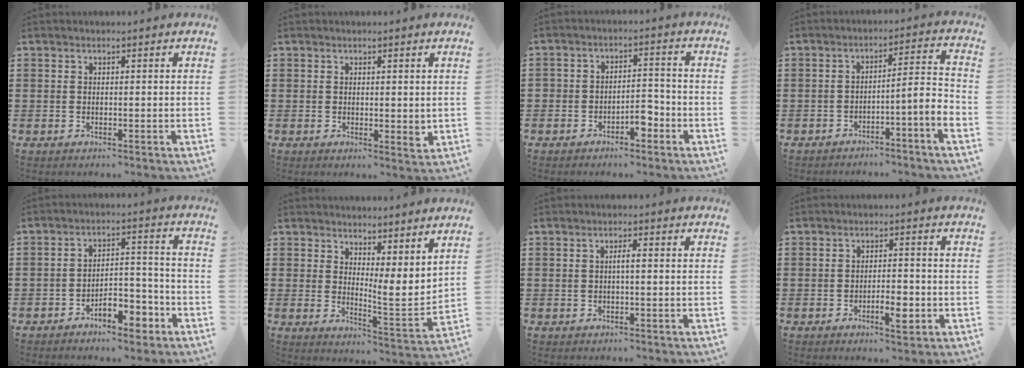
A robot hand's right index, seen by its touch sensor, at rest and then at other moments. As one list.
[{"total": 1.6, "force": [0.7, 0.8, 1.1], "torque": [-0.014, -0.002, 0.012]}, {"total": 3.8, "force": [-2.6, 2.0, 2.0], "torque": [-0.035, 0.012, -0.052]}, {"total": 4.7, "force": [-3.2, -0.3, 3.4], "torque": [-0.061, -0.010, -0.063]}, {"total": 6.4, "force": [-4.5, 2.5, 3.9], "torque": [-0.061, 0.018, -0.082]}, {"total": 5.4, "force": [4.5, 1.4, 2.5], "torque": [-0.039, -0.043, 0.081]}, {"total": 1.7, "force": [-0.1, 0.2, 1.7], "torque": [-0.031, 0.001, -0.004]}, {"total": 4.2, "force": [-1.8, 1.4, 3.5], "torque": [-0.059, 0.004, -0.031]}]